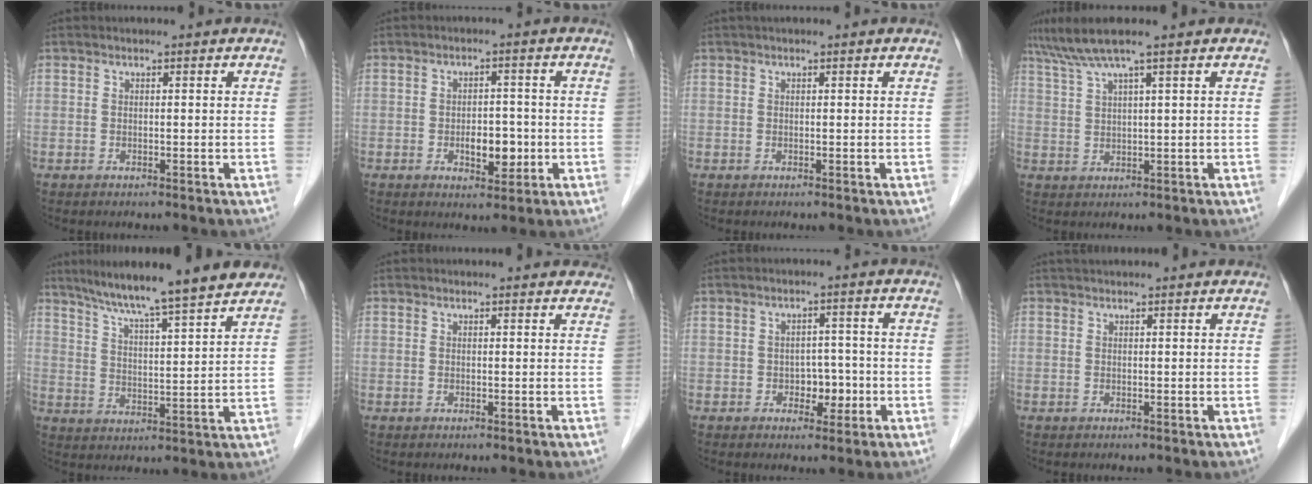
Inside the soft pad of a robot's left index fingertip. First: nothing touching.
{"total": 4.5, "force": [-1.1, 2.5, 3.6], "torque": [-0.051, 0.003, -0.011]}
{"total": 0.8, "force": [0.7, 0.1, 0.4], "torque": [-0.008, 0.016, 0.012]}
{"total": 5.4, "force": [4.2, -1.3, 3.1], "torque": [-0.070, 0.023, 0.087]}
{"total": 15.4, "force": [13.2, 0.3, 7.9], "torque": [-0.122, 0.017, 0.193]}
{"total": 4.9, "force": [4.6, 1.3, 1.0], "torque": [-0.001, 0.014, 0.039]}
{"total": 3.5, "force": [-1.0, 2.4, 2.3], "torque": [-0.027, 0.009, -0.011]}
{"total": 2.5, "force": [2.4, 0.2, 0.8], "torque": [-0.009, 0.031, 0.039]}